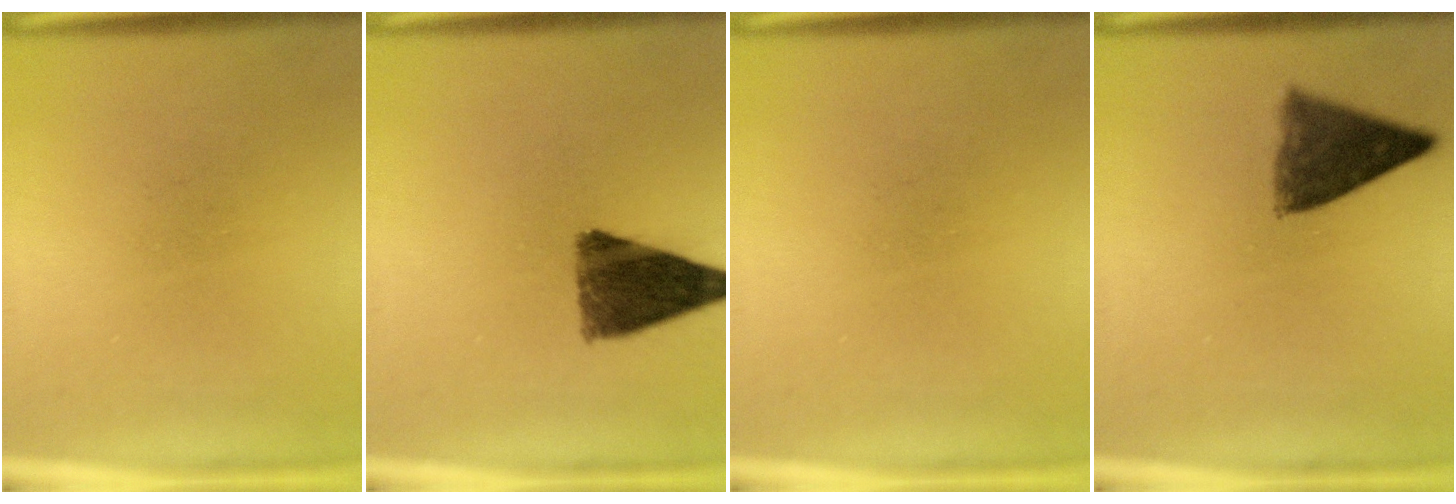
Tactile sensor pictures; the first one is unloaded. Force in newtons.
{"total": 10.4}
{"total": 0.0}
{"total": 8.0}